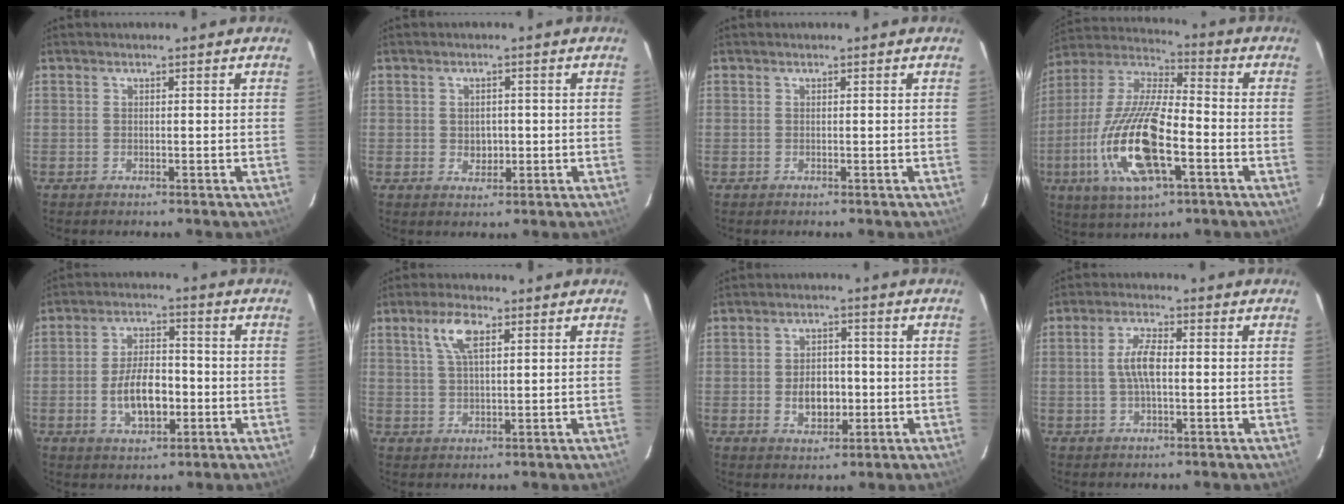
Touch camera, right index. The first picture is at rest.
{"total": 3.0, "force": [-0.3, 2.6, 1.5], "torque": [-0.022, 0.001, 0.000]}
{"total": 0.0}
{"total": 20.5, "force": [-6.5, 7.0, 18.1], "torque": [-0.378, -0.021, -0.127]}
{"total": 9.5, "force": [-2.3, 4.8, 7.8], "torque": [-0.150, 0.006, -0.030]}
{"total": 5.8, "force": [2.7, 2.1, 4.7], "torque": [-0.090, 0.010, 0.053]}
{"total": 6.4, "force": [-1.2, 4.4, 4.5], "torque": [-0.083, 0.004, -0.011]}
{"total": 5.3, "force": [-0.1, 1.8, 5.0], "torque": [-0.098, 0.007, -0.001]}